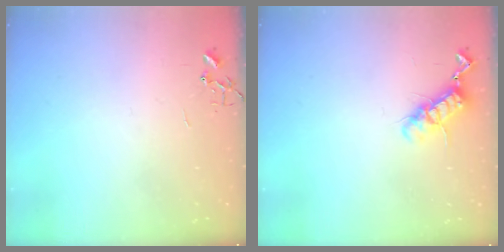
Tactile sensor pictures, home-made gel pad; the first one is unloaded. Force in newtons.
{"total": 11.0, "press": 10.9, "slide": 1.1}